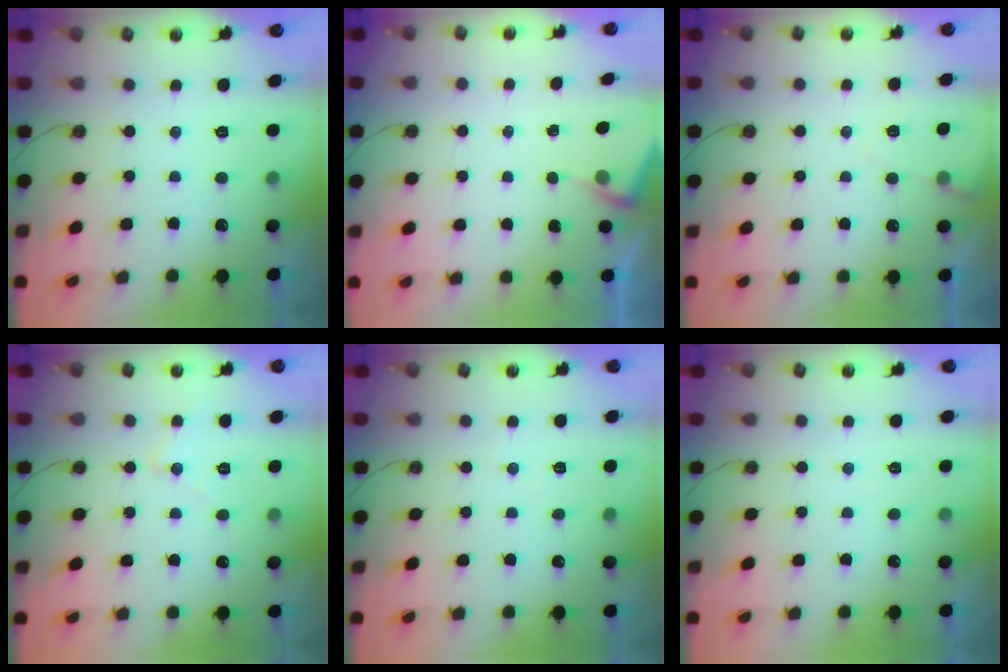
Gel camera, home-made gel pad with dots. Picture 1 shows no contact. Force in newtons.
{"total": 3.0, "press": 3.0, "slide": 0.5}
{"total": 4.6, "press": 4.5, "slide": 0.6}
{"total": 6.4, "press": 6.4, "slide": 0.4}
{"total": 2.2, "press": 2.2, "slide": 0.4}
{"total": 2.7, "press": 2.7, "slide": 0.5}